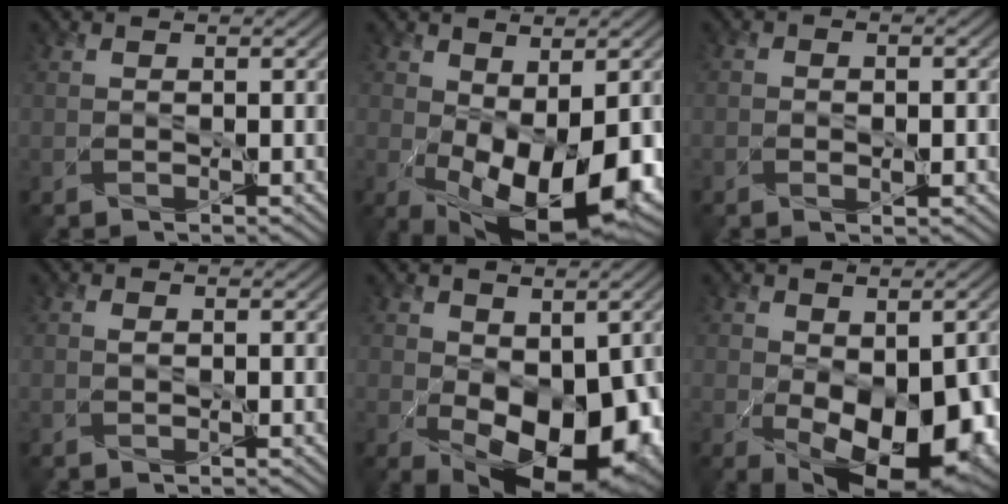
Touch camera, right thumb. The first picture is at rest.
{"total": 10.9, "force": [-1.7, 5.9, 8.9], "torque": [-0.160, -0.032, -0.012]}
{"total": 1.9, "force": [-0.9, 1.0, 1.3], "torque": [-0.019, -0.009, -0.013]}
{"total": 0.0}
{"total": 11.5, "force": [-2.0, 7.3, 8.7], "torque": [-0.136, -0.051, -0.010]}
{"total": 11.7, "force": [-3.3, 6.8, 9.0], "torque": [-0.150, -0.054, -0.027]}